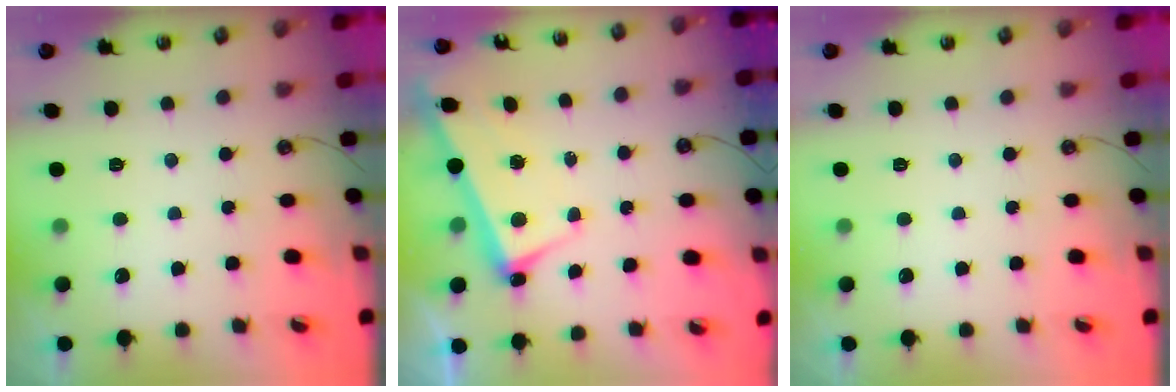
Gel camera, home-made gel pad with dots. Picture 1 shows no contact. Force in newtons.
{"total": 3.2, "press": 3.1, "slide": 0.8}
{"total": 0.0}